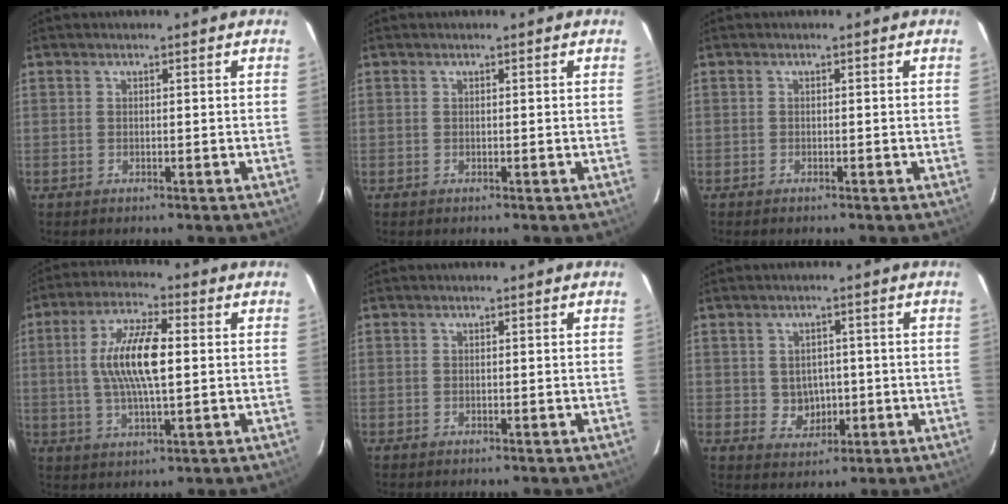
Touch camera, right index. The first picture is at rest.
{"total": 0.0}
{"total": 0.5, "force": [-0.5, 0.0, 0.2], "torque": [-0.004, -0.001, -0.010]}
{"total": 11.5, "force": [1.0, 3.2, 11.1], "torque": [-0.216, 0.008, 0.020]}
{"total": 0.0}
{"total": 4.8, "force": [-0.3, 4.4, 1.7], "torque": [-0.037, 0.012, 0.010]}